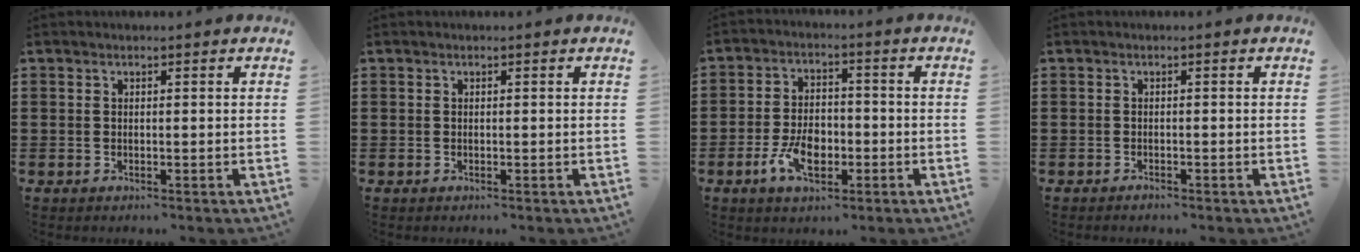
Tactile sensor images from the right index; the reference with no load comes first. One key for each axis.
{"total": 0.0}
{"total": 6.6, "fx": -2.4, "fy": 3.9, "fz": 4.8, "tx": -0.099, "ty": 0.006, "tz": -0.045}
{"total": 0.8, "fx": -0.7, "fy": 0.2, "fz": 0.2, "tx": -0.006, "ty": -0.001, "tz": -0.014}